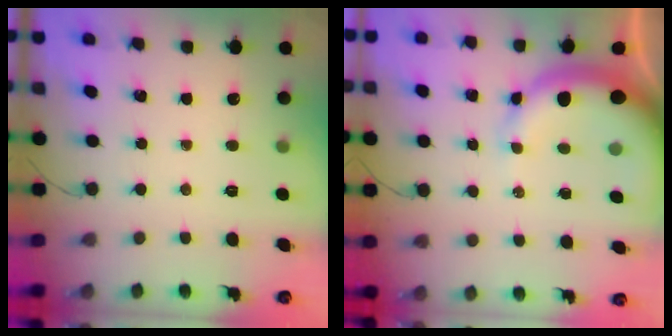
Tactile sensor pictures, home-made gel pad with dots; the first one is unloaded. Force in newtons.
{"total": 13.1, "press": 12.8, "slide": 2.3}